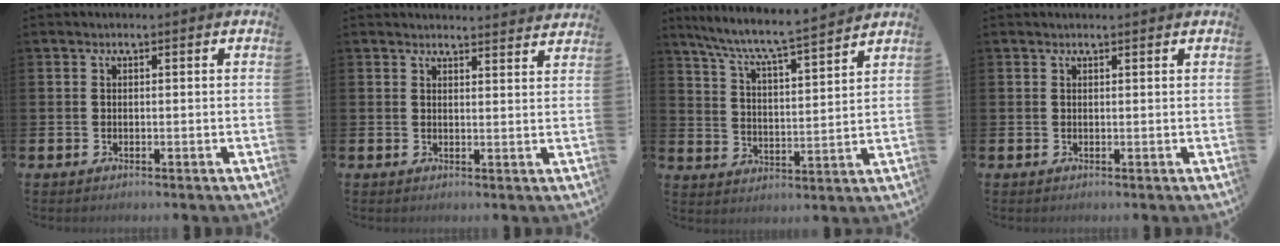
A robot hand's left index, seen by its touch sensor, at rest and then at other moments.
{"total": 2.8, "force": [2.8, -0.1, -0.2], "torque": [0.009, -0.022, 0.049]}
{"total": 7.5, "force": [7.0, -0.1, 2.5], "torque": [-0.082, -0.056, 0.118]}
{"total": 0.6, "force": [0.6, -0.1, 0.1], "torque": [0.009, -0.004, 0.010]}